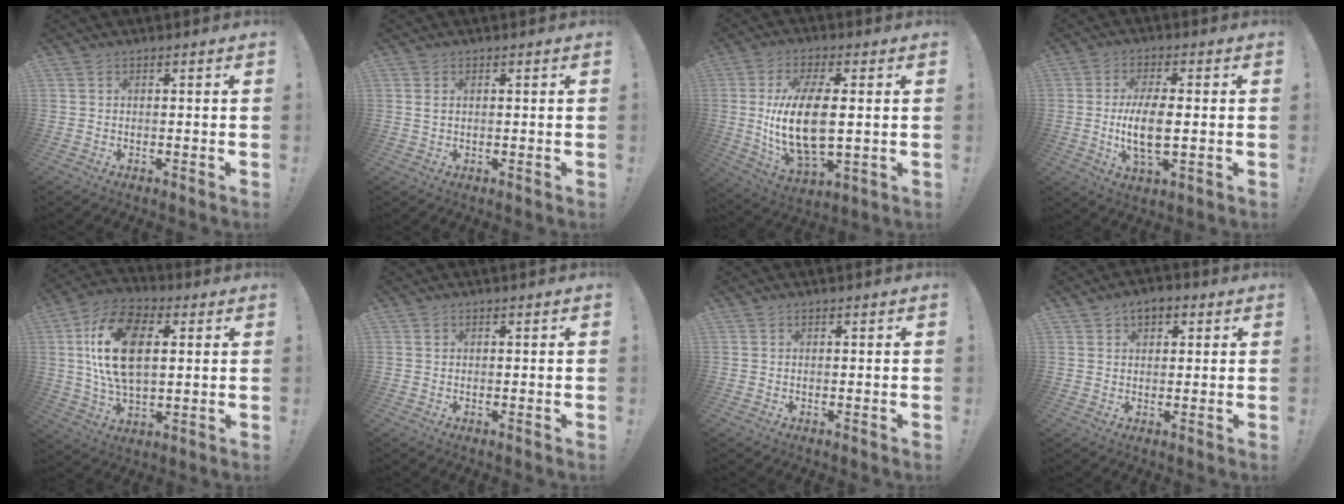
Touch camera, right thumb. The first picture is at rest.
{"total": 1.4, "force": [0.6, 0.7, 1.0], "torque": [-0.020, 0.002, 0.011]}
{"total": 16.9, "force": [0.8, 7.8, 15.0], "torque": [-0.297, -0.014, 0.012]}
{"total": 10.6, "force": [-0.7, 4.2, 9.7], "torque": [-0.195, -0.012, -0.017]}
{"total": 19.3, "force": [4.0, 11.1, 15.3], "torque": [-0.282, 0.004, 0.065]}
{"total": 0.7, "force": [0.3, 0.6, 0.1], "torque": [0.007, 0.000, 0.005]}
{"total": 0.0}
{"total": 4.3, "force": [2.0, 3.0, 2.2], "torque": [-0.030, -0.001, 0.035]}